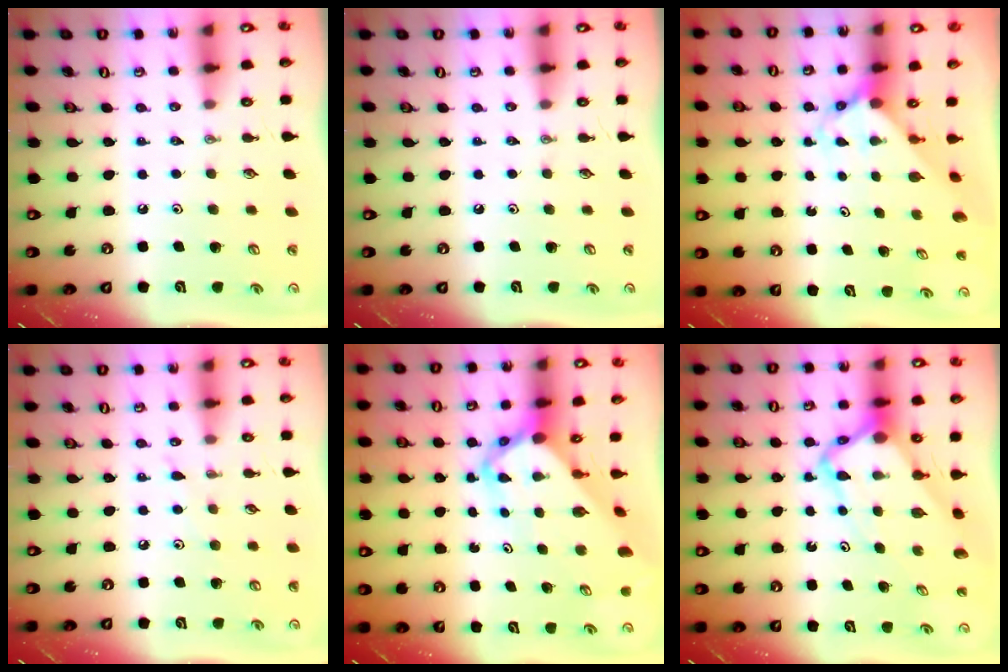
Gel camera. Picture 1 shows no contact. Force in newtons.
{"total": 0.0}
{"total": 3.6, "press": 3.5, "slide": 0.4}
{"total": 2.7, "press": 2.7, "slide": 0.5}
{"total": 6.2, "press": 6.2, "slide": 0.4}
{"total": 7.6, "press": 7.6, "slide": 0.5}